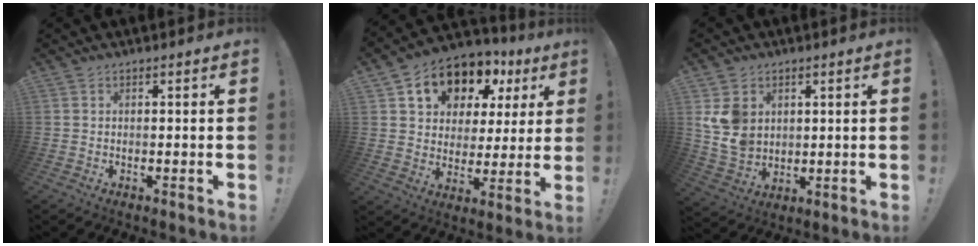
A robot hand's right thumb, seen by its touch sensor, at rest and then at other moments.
{"total": 13.0, "force": [7.9, 8.7, 5.7], "torque": [-0.094, -0.054, 0.148]}
{"total": 9.6, "force": [3.7, 7.6, 4.4], "torque": [-0.089, -0.013, 0.078]}